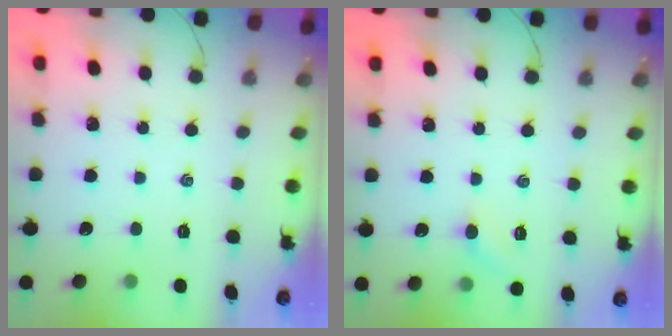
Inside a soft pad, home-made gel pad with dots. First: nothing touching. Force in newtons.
{"total": 4.9, "press": 4.8, "slide": 1.2}